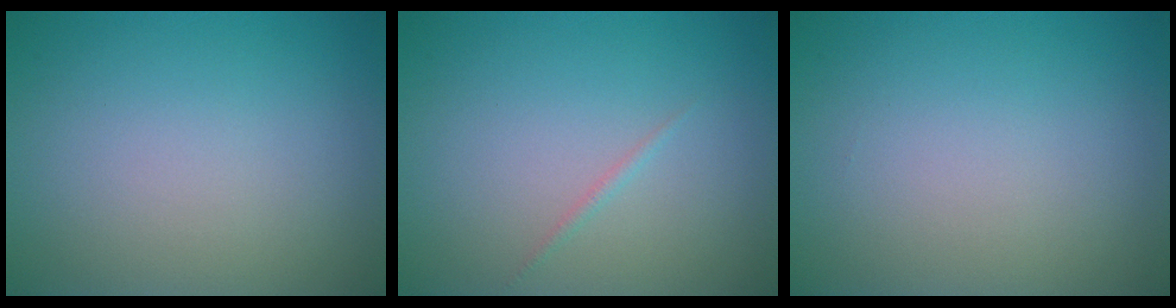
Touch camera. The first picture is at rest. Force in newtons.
{"total": 0.6, "press": 0.6, "slide": 0.0}
{"total": 0.0}